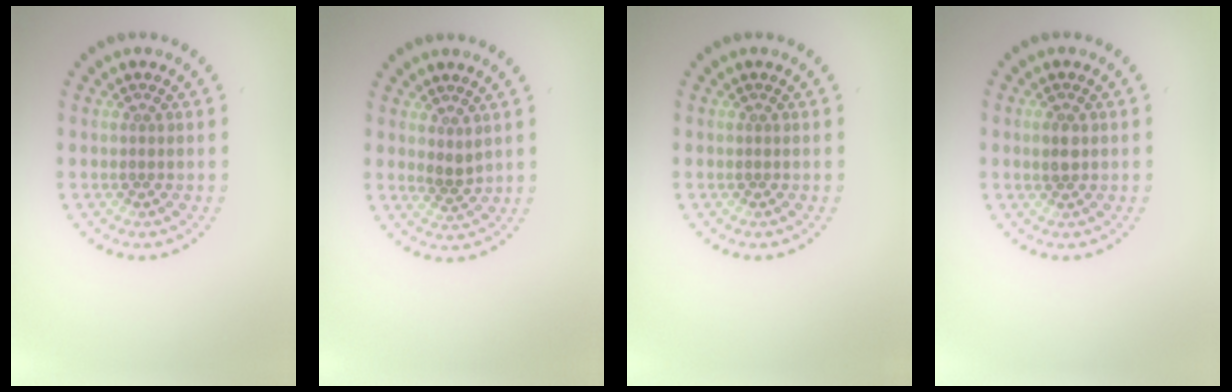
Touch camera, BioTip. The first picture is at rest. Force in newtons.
{"total": 1.3, "press": 1.0, "slide": 0.9}
{"total": 0.0}
{"total": 1.3, "press": 1.3, "slide": 0.2}